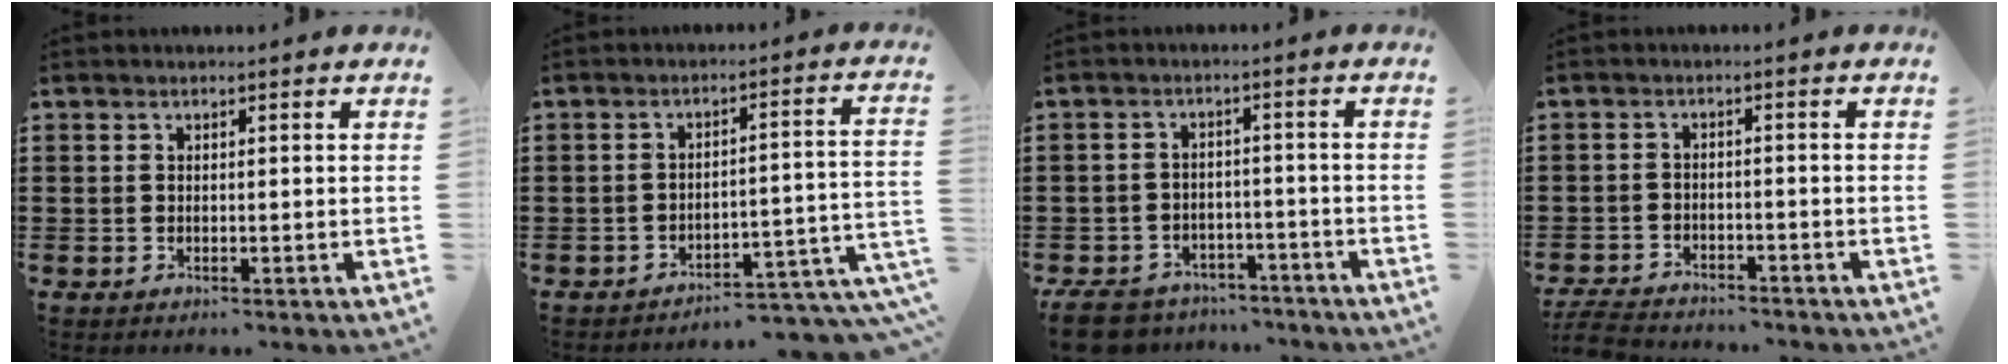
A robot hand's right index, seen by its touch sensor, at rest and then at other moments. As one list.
[{"total": 4.3, "force": [-4.0, 0.0, 1.6], "torque": [-0.030, -0.012, -0.084]}, {"total": 6.1, "force": [-5.7, 1.7, 1.4], "torque": [-0.037, 0.012, -0.112]}, {"total": 4.1, "force": [-4.1, 0.5, 0.6], "torque": [-0.024, -0.001, -0.088]}]